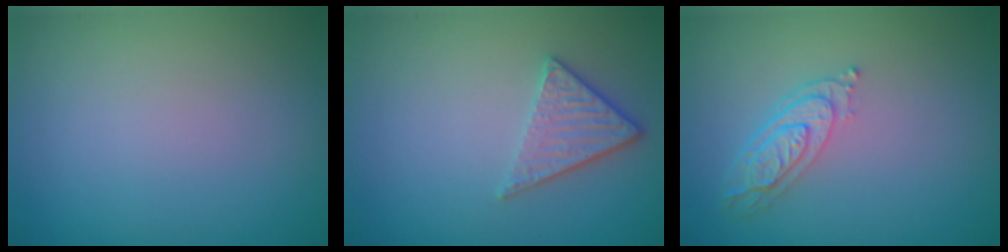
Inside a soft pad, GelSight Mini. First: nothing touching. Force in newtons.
{"total": 2.8, "press": 2.4, "slide": 1.3}
{"total": 3.4, "press": 2.7, "slide": 2.1}